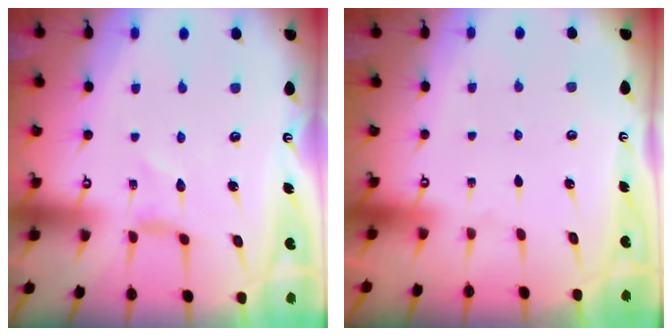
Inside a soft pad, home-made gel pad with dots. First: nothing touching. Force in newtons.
{"total": 0.0}